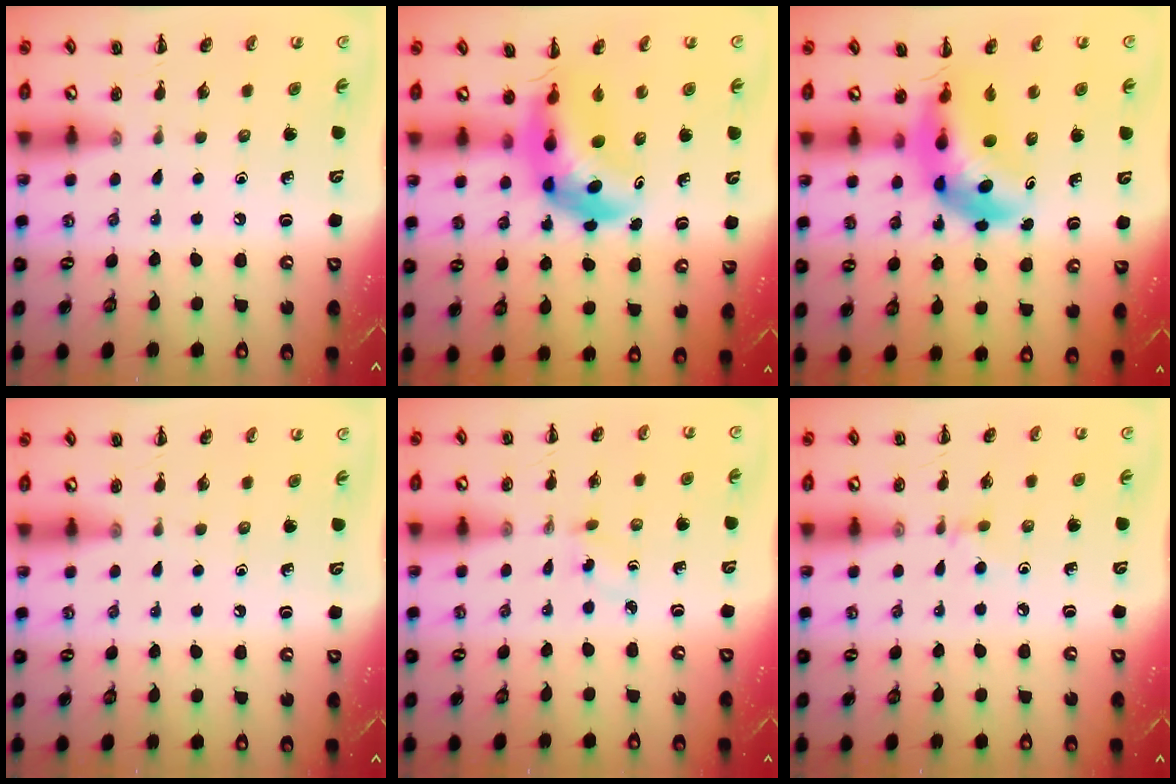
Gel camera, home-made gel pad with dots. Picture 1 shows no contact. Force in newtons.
{"total": 6.2, "press": 6.0, "slide": 1.9}
{"total": 8.0, "press": 7.7, "slide": 2.0}
{"total": 0.0}
{"total": 1.5, "press": 1.3, "slide": 0.6}
{"total": 2.2, "press": 2.0, "slide": 0.8}